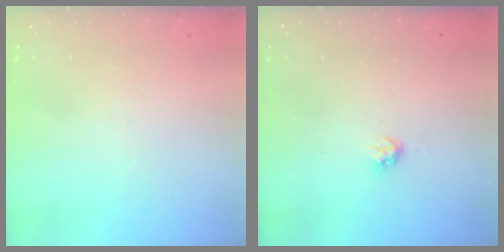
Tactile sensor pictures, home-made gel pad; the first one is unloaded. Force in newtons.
{"total": 2.8, "press": 2.8, "slide": 0.2}